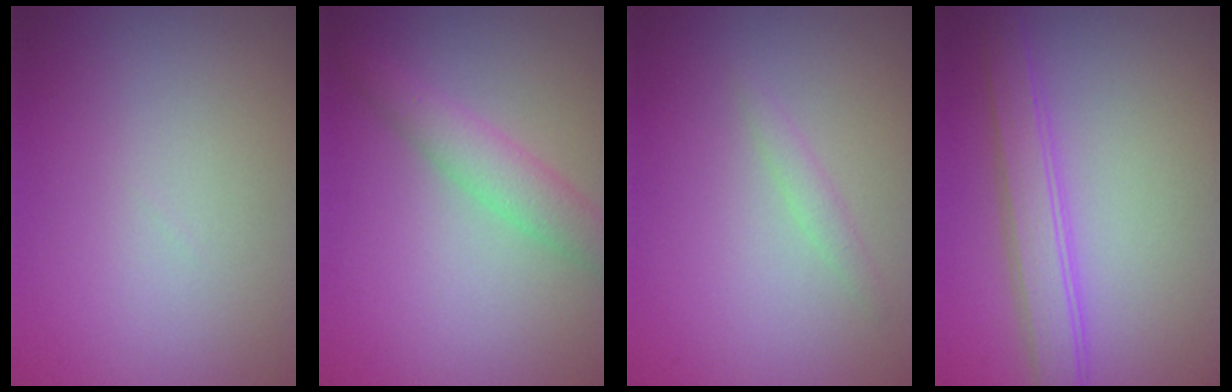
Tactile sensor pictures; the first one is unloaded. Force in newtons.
{"total": 2.9, "press": 2.9, "slide": 0.1}
{"total": 0.9, "press": 0.8, "slide": 0.0}
{"total": 2.4, "press": 2.4, "slide": 0.2}